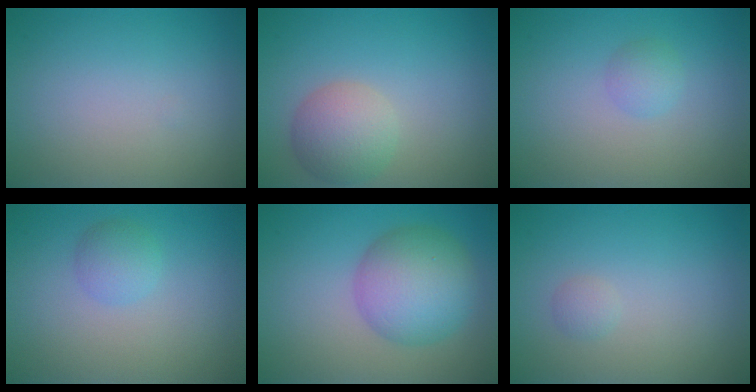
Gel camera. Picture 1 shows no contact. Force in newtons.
{"total": 3.9, "press": 3.9, "slide": 0.2}
{"total": 1.3, "press": 1.3, "slide": 0.1}
{"total": 1.9, "press": 1.9, "slide": 0.0}
{"total": 6.7, "press": 6.7, "slide": 0.2}
{"total": 0.7, "press": 0.7, "slide": 0.0}